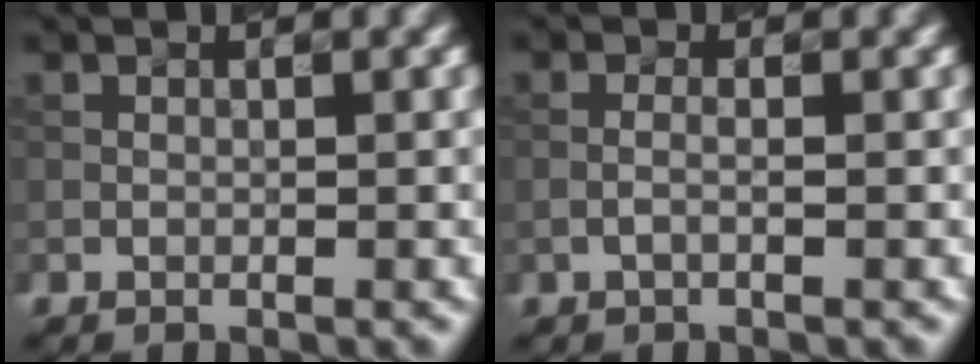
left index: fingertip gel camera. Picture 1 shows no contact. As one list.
[{"total": 0.7, "force": [-0.3, 0.1, 0.6], "torque": [-0.015, 0.005, -0.007]}]